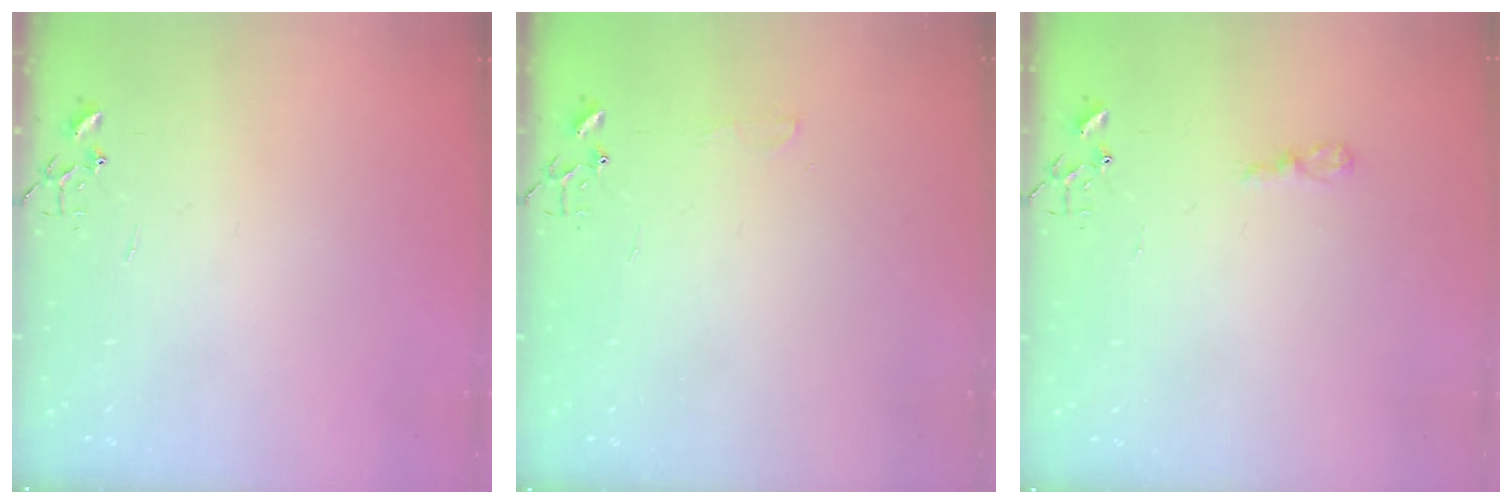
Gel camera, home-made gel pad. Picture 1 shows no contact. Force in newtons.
{"total": 4.7, "press": 4.6, "slide": 0.7}
{"total": 4.4, "press": 4.4, "slide": 0.6}